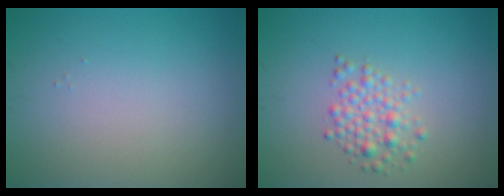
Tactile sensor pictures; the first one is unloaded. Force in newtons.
{"total": 2.5, "press": 2.5, "slide": 0.1}